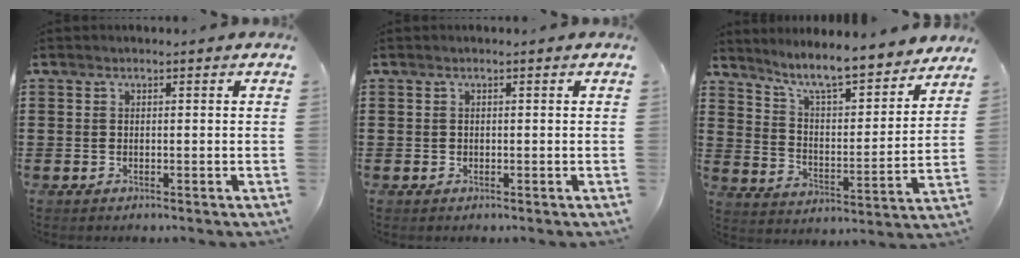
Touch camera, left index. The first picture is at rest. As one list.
[{"total": 0.0}, {"total": 7.8, "force": [7.1, 0.1, 3.3], "torque": [-0.092, -0.053, 0.120]}]